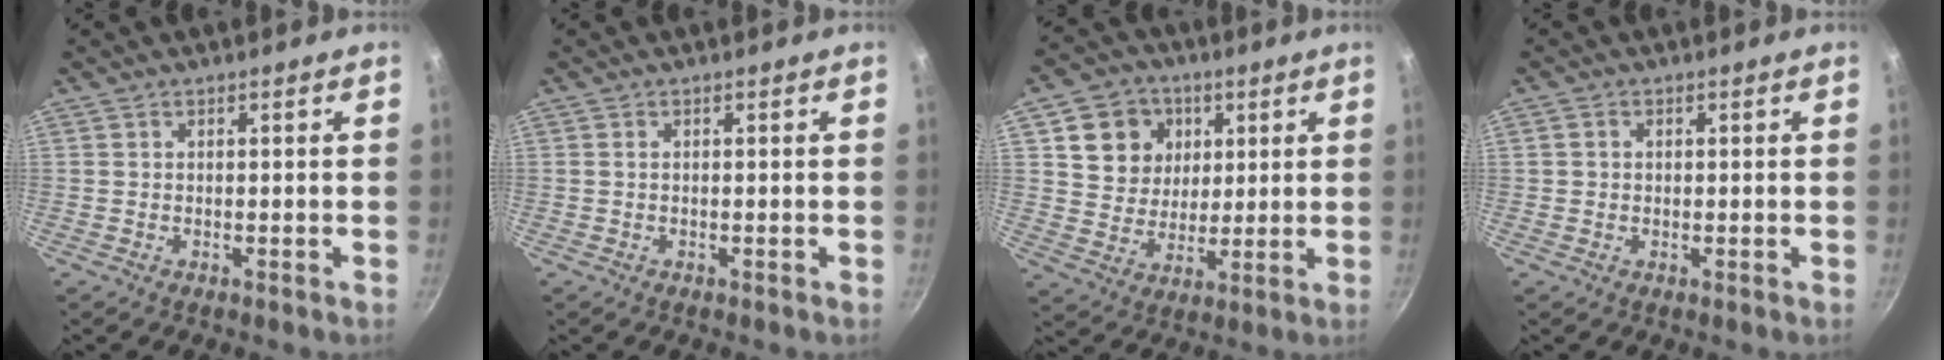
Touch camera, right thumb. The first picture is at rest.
{"total": 0.0}
{"total": 11.7, "force": [4.0, 10.1, 4.3], "torque": [-0.042, -0.009, 0.068]}
{"total": 0.9, "force": [0.1, 0.9, 0.3], "torque": [-0.004, 0.002, -0.001]}